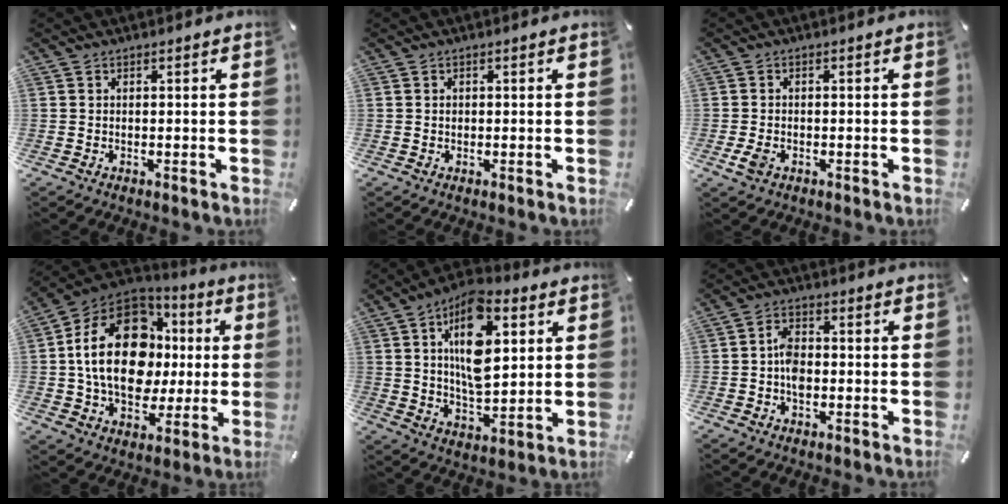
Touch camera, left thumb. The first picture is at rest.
{"total": 0.6, "force": [0.0, 0.5, 0.3], "torque": [-0.004, 0.003, -0.001]}
{"total": 2.9, "force": [-1.1, 1.7, 2.0], "torque": [-0.055, -0.004, -0.022]}
{"total": 23.5, "force": [1.9, 17.0, 16.1], "torque": [-0.306, 0.008, 0.033]}
{"total": 16.4, "force": [5.7, 8.9, 12.6], "torque": [-0.225, -0.011, 0.096]}
{"total": 4.9, "force": [-1.0, 3.3, 3.5], "torque": [-0.062, 0.013, -0.016]}